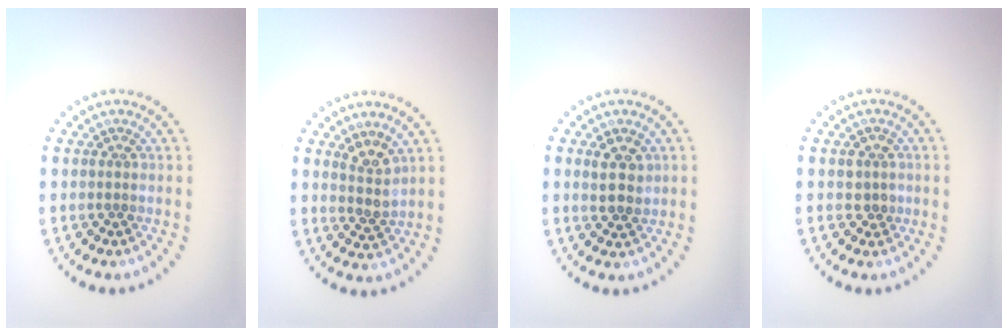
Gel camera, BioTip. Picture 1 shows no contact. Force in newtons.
{"total": 2.1, "press": 1.5, "slide": 1.5}
{"total": 2.3, "press": 2.2, "slide": 0.8}
{"total": 1.4, "press": 1.3, "slide": 0.6}